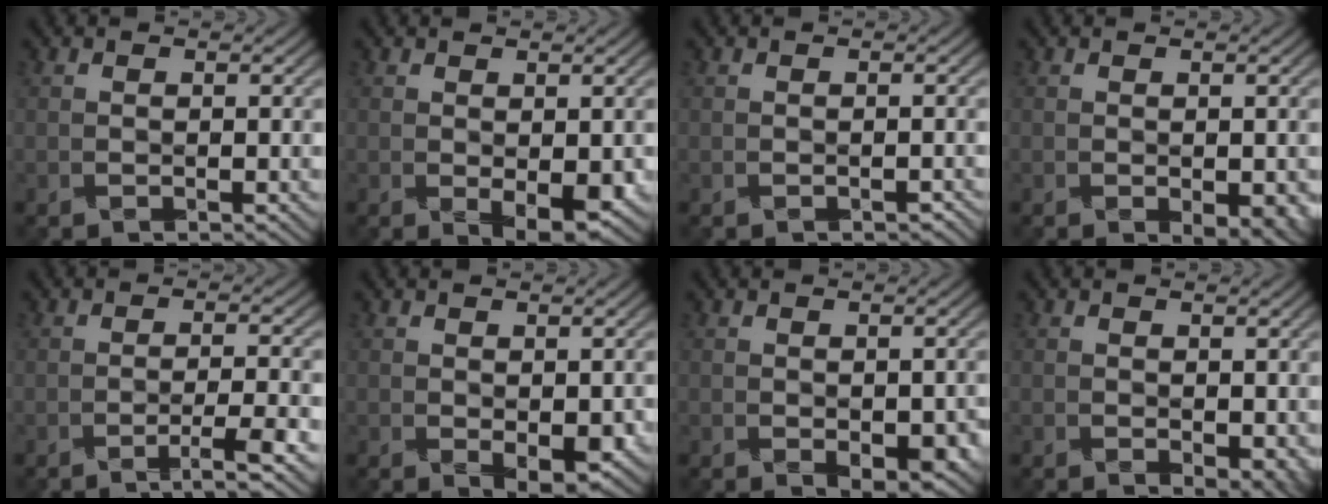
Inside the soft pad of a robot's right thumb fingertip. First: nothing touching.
{"total": 3.3, "force": [-0.6, 1.5, 2.9], "torque": [-0.047, -0.010, -0.005]}
{"total": 1.0, "force": [-0.7, 0.4, 0.6], "torque": [-0.008, -0.004, -0.008]}
{"total": 3.2, "force": [-1.1, 1.6, 2.5], "torque": [-0.035, -0.013, -0.007]}
{"total": 3.1, "force": [-2.0, -0.3, 2.4], "torque": [-0.032, 0.012, -0.052]}
{"total": 3.0, "force": [-0.6, 1.4, 2.5], "torque": [-0.042, -0.009, -0.005]}
{"total": 3.4, "force": [-1.3, 1.7, 2.7], "torque": [-0.043, -0.013, -0.015]}
{"total": 3.0, "force": [0.0, 1.9, 2.3], "torque": [-0.034, -0.012, 0.009]}